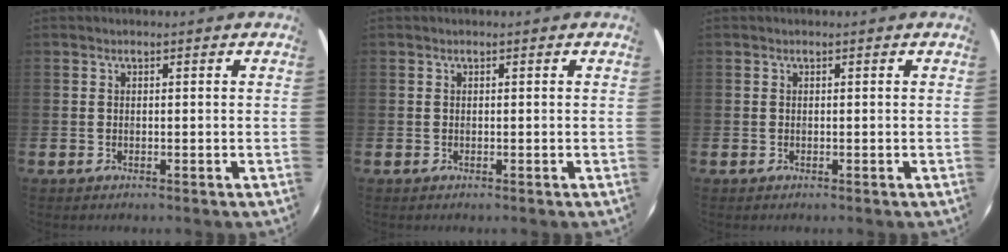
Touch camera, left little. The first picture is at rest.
{"total": 0.0}
{"total": 0.0}